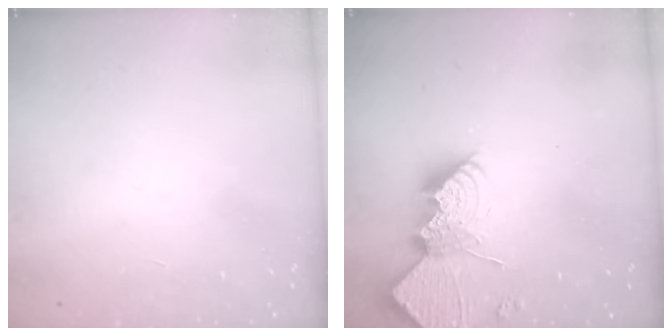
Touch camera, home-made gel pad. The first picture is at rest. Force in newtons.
{"total": 14.2, "press": 14.2, "slide": 0.9}